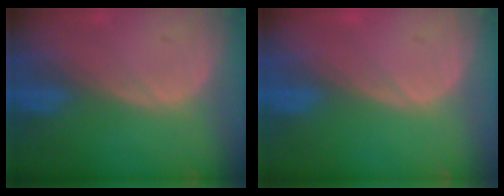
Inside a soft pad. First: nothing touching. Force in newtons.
{"total": 0.0}